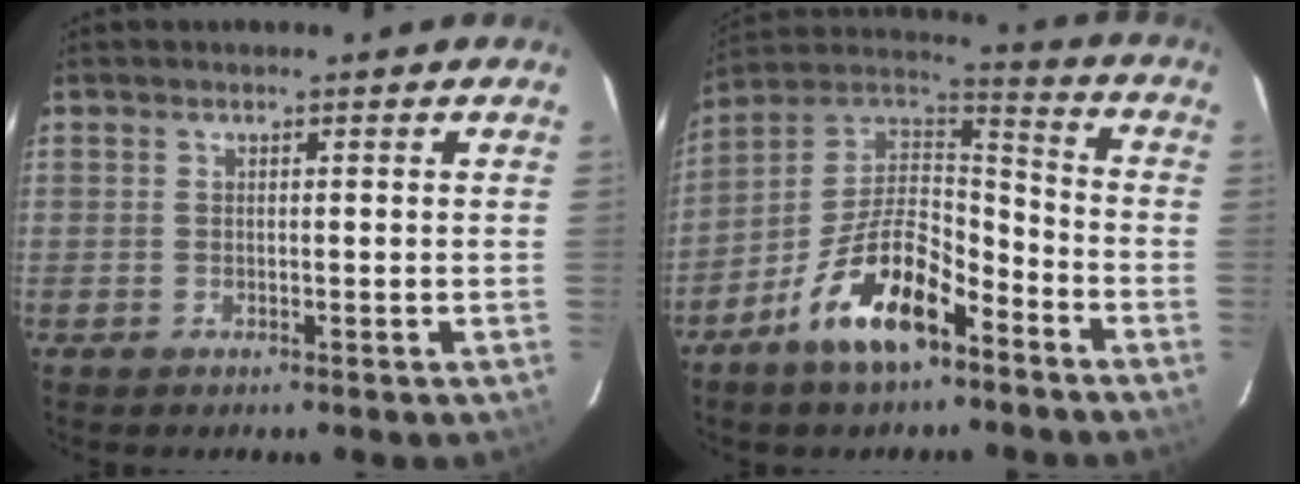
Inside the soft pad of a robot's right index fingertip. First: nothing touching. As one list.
[{"total": 16.1, "force": [-9.0, 7.0, 11.4], "torque": [-0.220, 0.011, -0.162]}]